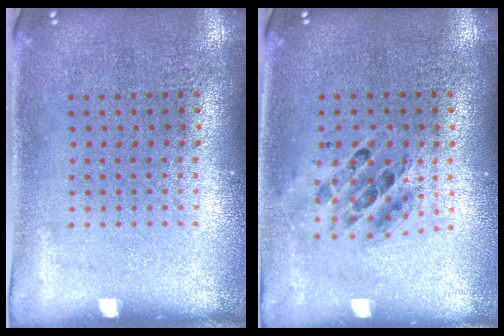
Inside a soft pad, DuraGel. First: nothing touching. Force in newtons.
{"total": 0.7, "press": 0.7, "slide": 0.1}